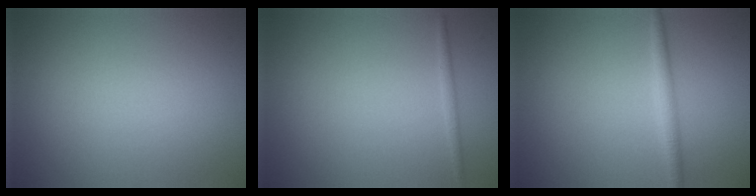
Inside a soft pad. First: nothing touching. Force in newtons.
{"total": 0.8, "press": 0.8, "slide": 0.0}
{"total": 1.7, "press": 1.7, "slide": 0.1}